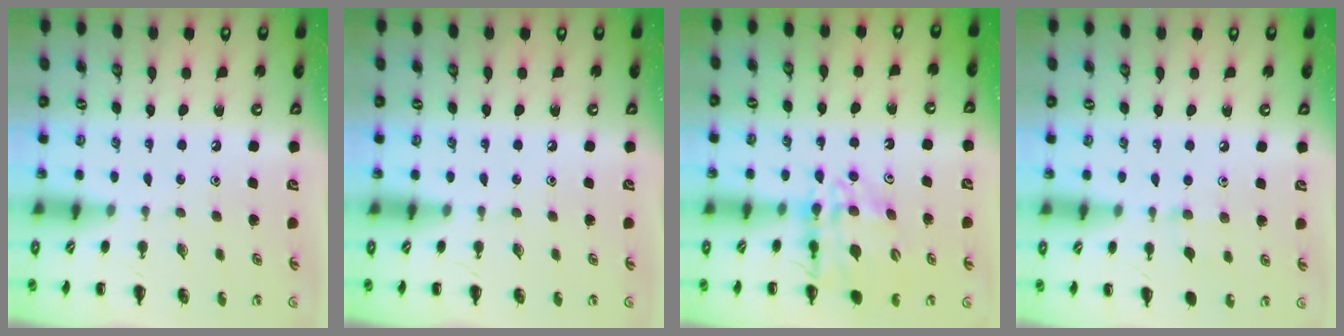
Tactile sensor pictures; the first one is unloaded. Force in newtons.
{"total": 0.0}
{"total": 13.1, "press": 12.6, "slide": 3.4}
{"total": 6.1, "press": 5.8, "slide": 1.9}